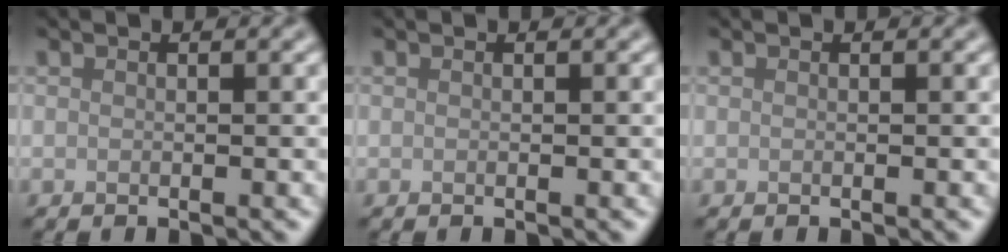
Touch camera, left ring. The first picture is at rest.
{"total": 0.0}
{"total": 0.0}